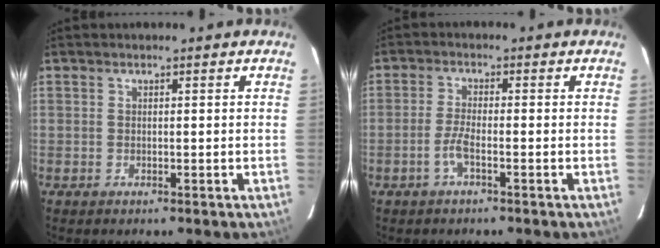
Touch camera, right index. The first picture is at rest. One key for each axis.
{"total": 3.2, "fx": -1.7, "fy": 0.5, "fz": 2.7, "tx": -0.065, "ty": 0.001, "tz": -0.037}